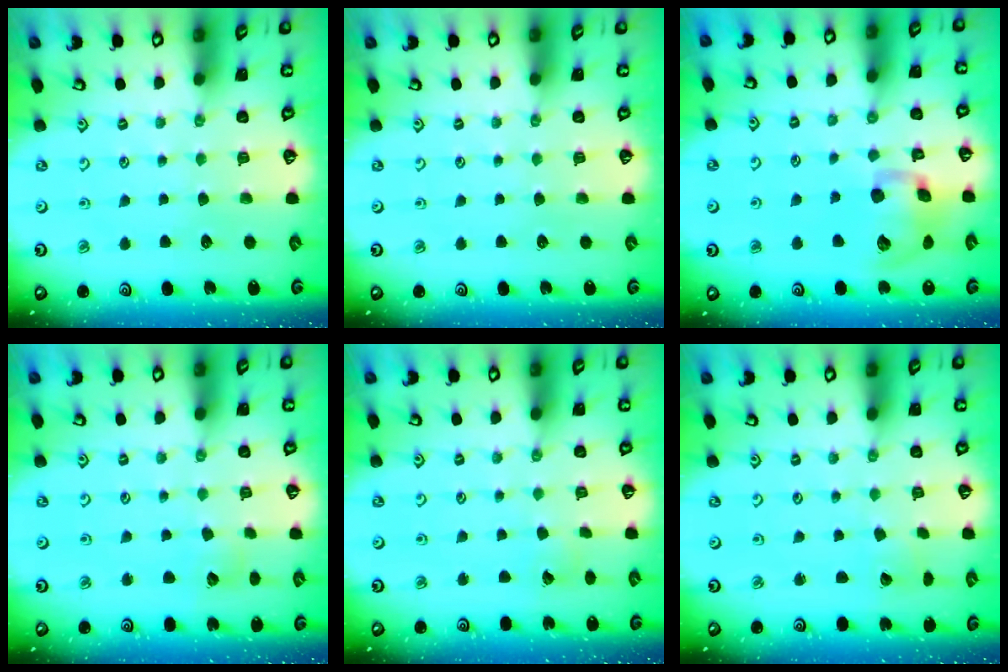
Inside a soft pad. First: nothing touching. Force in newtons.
{"total": 0.0}
{"total": 14.6, "press": 14.4, "slide": 2.5}
{"total": 3.8, "press": 3.7, "slide": 0.5}
{"total": 2.7, "press": 2.7, "slide": 0.3}
{"total": 2.1, "press": 2.1, "slide": 0.2}